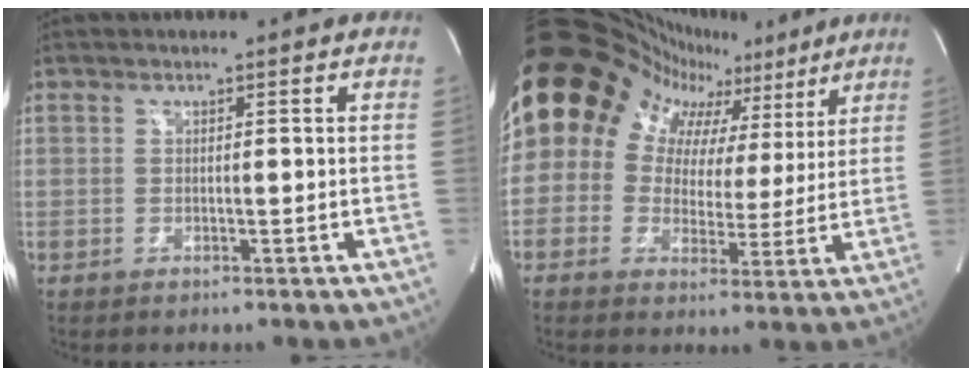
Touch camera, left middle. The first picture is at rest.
{"total": 22.7, "force": [13.2, 15.3, 10.3], "torque": [-0.199, 0.095, 0.188]}